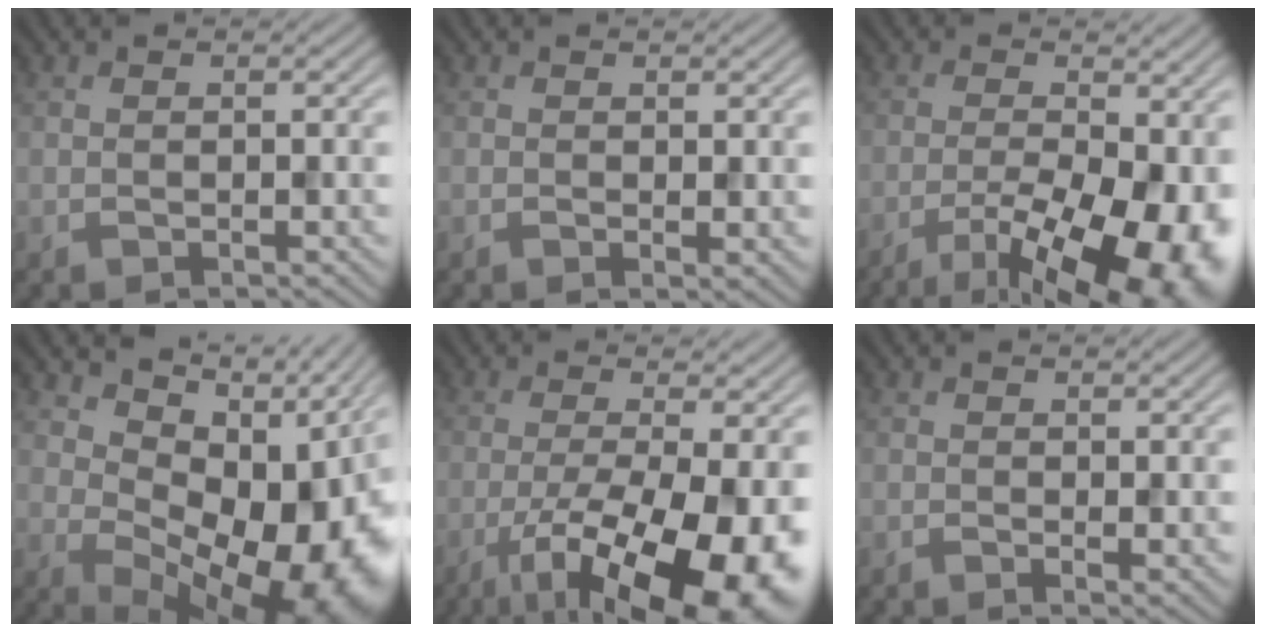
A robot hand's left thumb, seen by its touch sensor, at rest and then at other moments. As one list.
[{"total": 0.6, "force": [0.4, 0.2, 0.5], "torque": [-0.006, -0.005, 0.007]}, {"total": 13.6, "force": [-6.4, 4.6, 11.0], "torque": [-0.170, -0.015, -0.097]}, {"total": 14.9, "force": [2.4, 9.1, 11.6], "torque": [-0.149, -0.014, 0.068]}, {"total": 15.4, "force": [-6.4, 4.7, 13.2], "torque": [-0.215, -0.016, -0.094]}, {"total": 0.9, "force": [0.4, 0.3, 0.7], "torque": [-0.011, -0.007, 0.009]}]